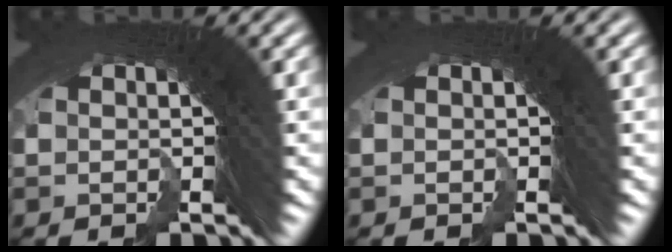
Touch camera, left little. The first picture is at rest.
{"total": 0.0}